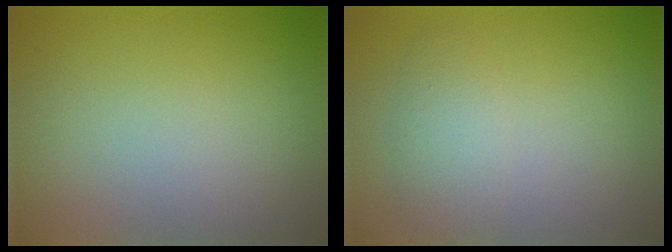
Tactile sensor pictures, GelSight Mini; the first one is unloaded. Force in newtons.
{"total": 2.7, "press": 2.7, "slide": 0.1}